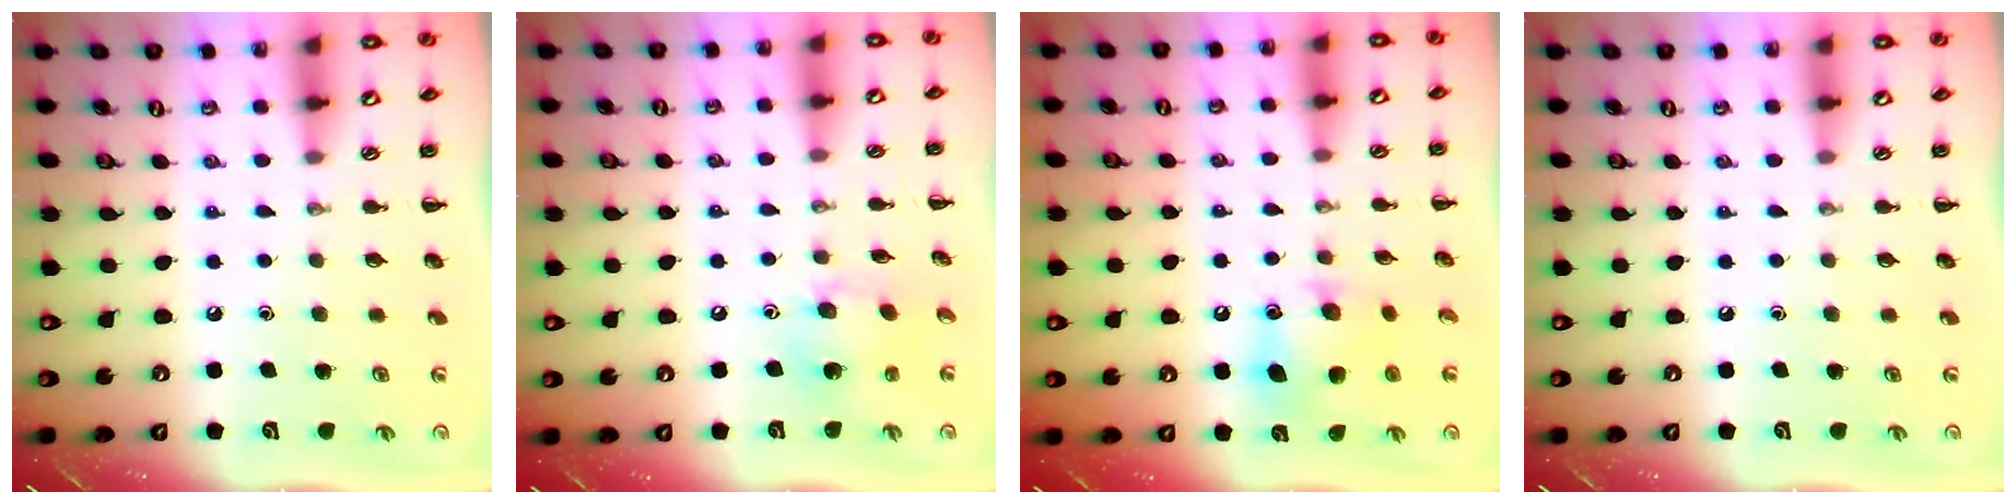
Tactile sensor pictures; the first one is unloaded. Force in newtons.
{"total": 5.9, "press": 5.8, "slide": 1.2}
{"total": 9.9, "press": 9.8, "slide": 1.6}
{"total": 0.0}